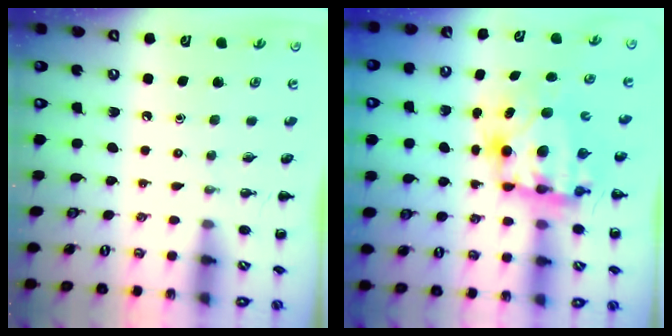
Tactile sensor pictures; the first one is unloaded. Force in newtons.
{"total": 10.0, "press": 9.8, "slide": 2.4}